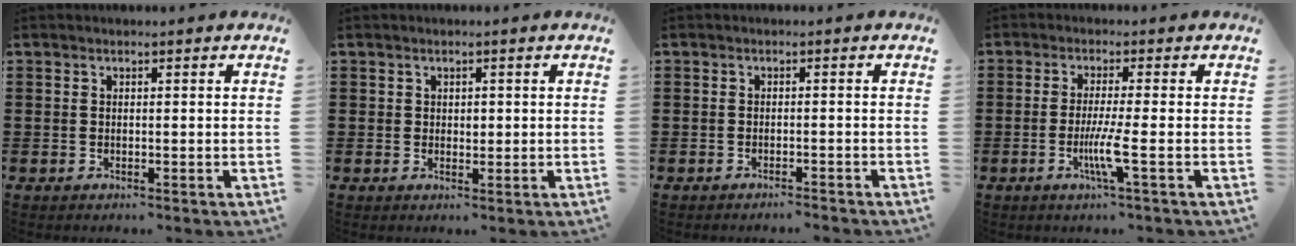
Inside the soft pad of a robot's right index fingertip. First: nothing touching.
{"total": 0.7, "force": [0.3, 0.4, 0.5], "torque": [-0.009, 0.001, 0.006]}
{"total": 1.0, "force": [-1.0, -0.2, 0.2], "torque": [-0.008, -0.002, -0.019]}
{"total": 5.0, "force": [-1.5, -0.3, 4.7], "torque": [-0.095, -0.020, -0.032]}